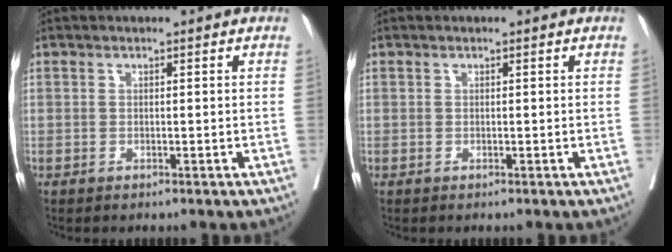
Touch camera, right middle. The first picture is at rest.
{"total": 0.0}